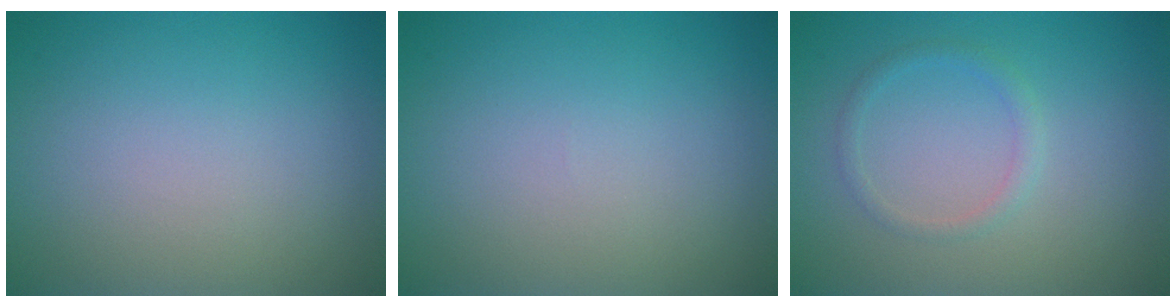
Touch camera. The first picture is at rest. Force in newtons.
{"total": 0.0}
{"total": 1.3, "press": 1.3, "slide": 0.1}